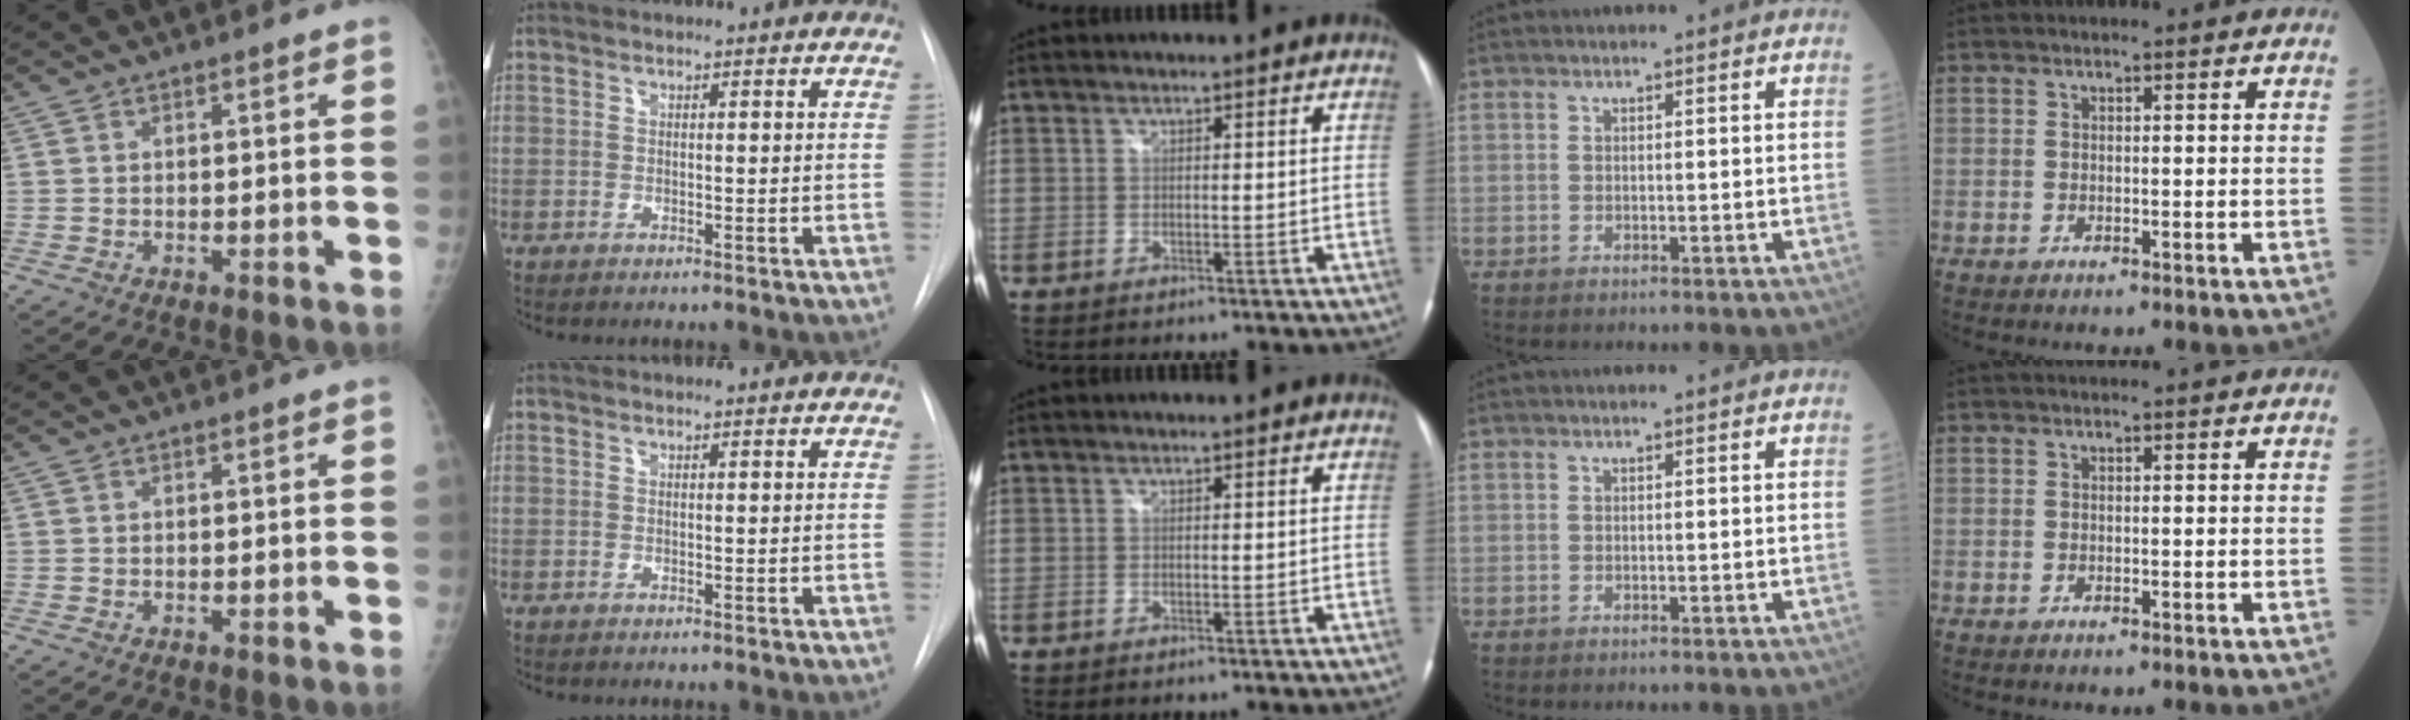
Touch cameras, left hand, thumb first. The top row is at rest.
{}